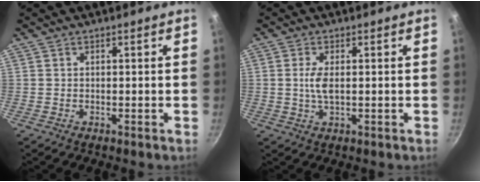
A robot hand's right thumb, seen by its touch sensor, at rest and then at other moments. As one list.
[{"total": 3.6, "force": [0.3, 1.3, 3.3], "torque": [-0.075, 0.000, 0.004]}]